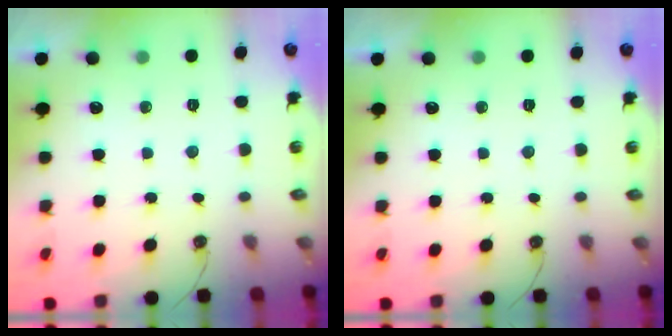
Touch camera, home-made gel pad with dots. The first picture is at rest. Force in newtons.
{"total": 0.0}